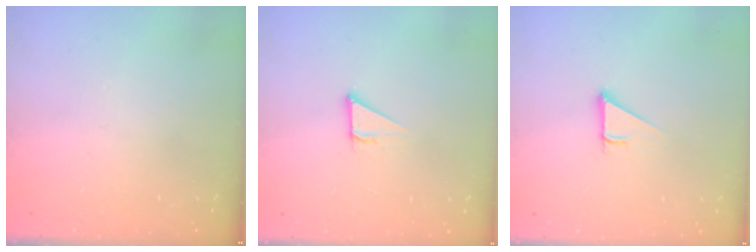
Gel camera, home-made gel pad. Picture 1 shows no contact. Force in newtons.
{"total": 2.8, "press": 2.8, "slide": 0.2}
{"total": 2.9, "press": 2.8, "slide": 0.2}